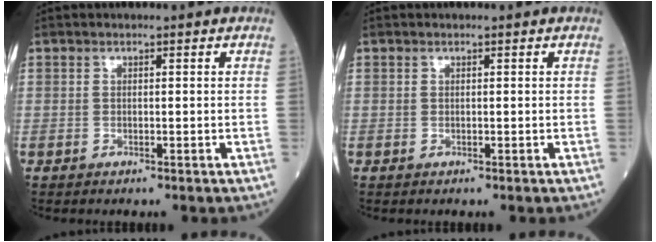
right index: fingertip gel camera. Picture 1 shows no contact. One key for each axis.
{"total": 0.0}